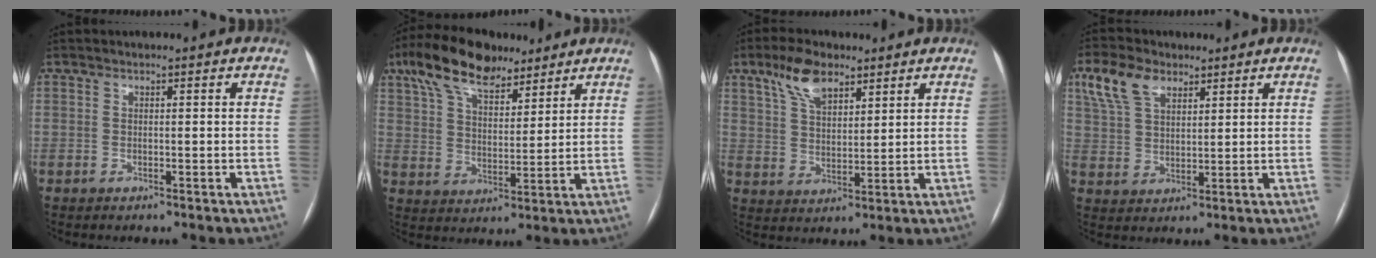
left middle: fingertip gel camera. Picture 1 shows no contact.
{"total": 13.2, "force": [9.5, 5.3, 7.6], "torque": [-0.147, 0.034, 0.171]}
{"total": 7.9, "force": [5.2, 3.4, 5.0], "torque": [-0.100, 0.016, 0.100]}
{"total": 7.8, "force": [4.6, 4.2, 4.7], "torque": [-0.107, 0.025, 0.093]}